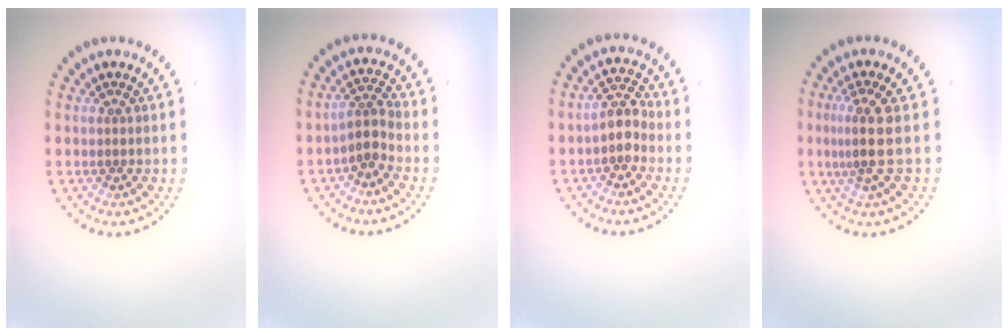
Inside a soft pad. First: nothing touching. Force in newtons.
{"total": 2.2, "press": 1.6, "slide": 1.5}
{"total": 2.4, "press": 2.0, "slide": 1.2}
{"total": 2.6, "press": 2.0, "slide": 1.7}